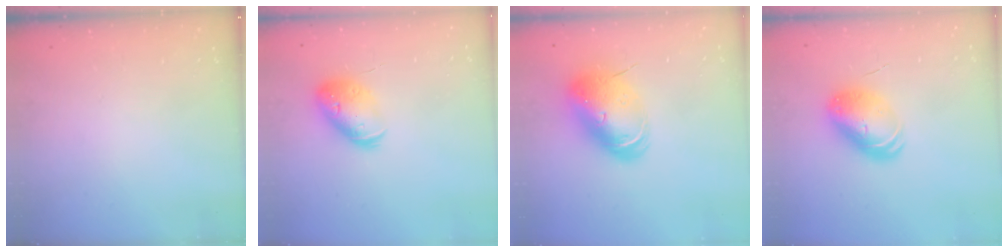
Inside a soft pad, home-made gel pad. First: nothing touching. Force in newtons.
{"total": 15.1, "press": 15.0, "slide": 1.6}
{"total": 17.8, "press": 17.5, "slide": 3.2}
{"total": 10.9, "press": 10.7, "slide": 2.0}